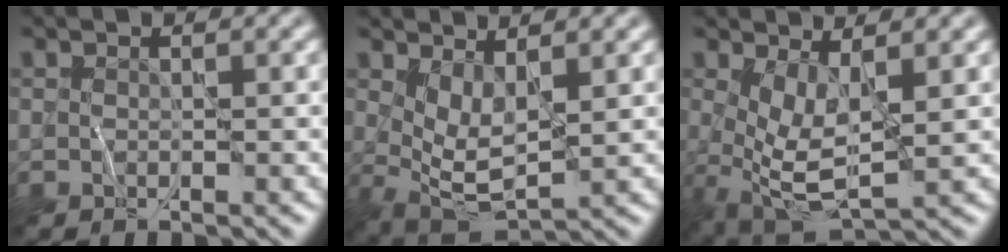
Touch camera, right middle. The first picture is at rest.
{"total": 3.5, "force": [1.5, 1.2, 3.0], "torque": [-0.065, -0.014, 0.032]}
{"total": 4.9, "force": [0.6, 1.7, 4.5], "torque": [-0.099, -0.012, 0.015]}